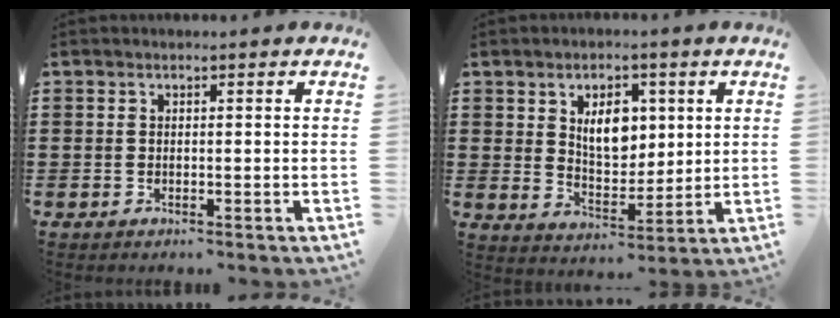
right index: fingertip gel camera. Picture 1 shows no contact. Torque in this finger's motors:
{"motor_torque": [0.42, 0.07, 0.22, 0.09]}